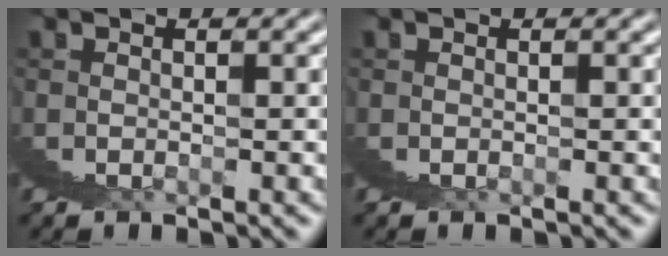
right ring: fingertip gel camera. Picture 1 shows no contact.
{"total": 0.0}